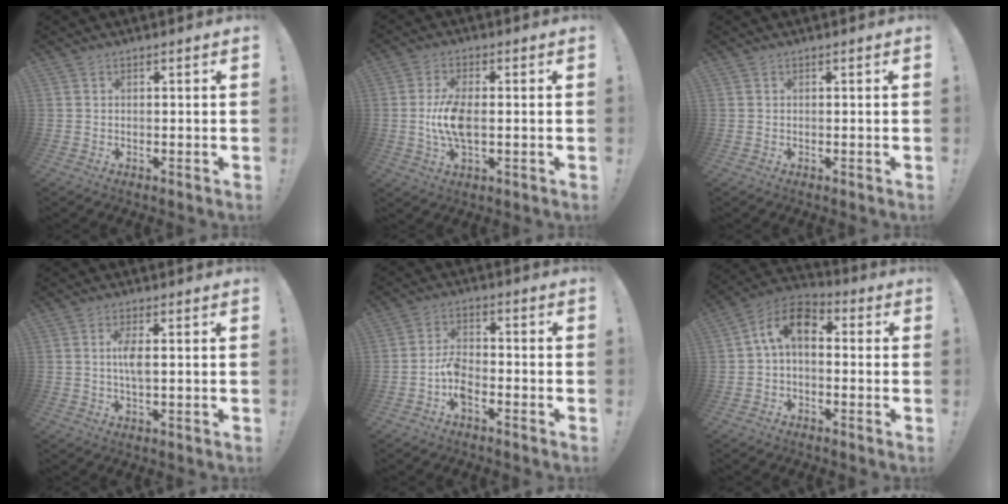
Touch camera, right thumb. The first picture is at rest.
{"total": 8.6, "force": [-0.6, 3.8, 7.7], "torque": [-0.150, -0.006, -0.012]}
{"total": 0.0}
{"total": 4.4, "force": [0.4, 1.3, 4.2], "torque": [-0.081, -0.003, 0.001]}
{"total": 6.3, "force": [-3.6, 2.9, 4.2], "torque": [-0.094, 0.005, -0.066]}
{"total": 9.8, "force": [1.4, 5.9, 7.8], "torque": [-0.145, 0.008, 0.027]}